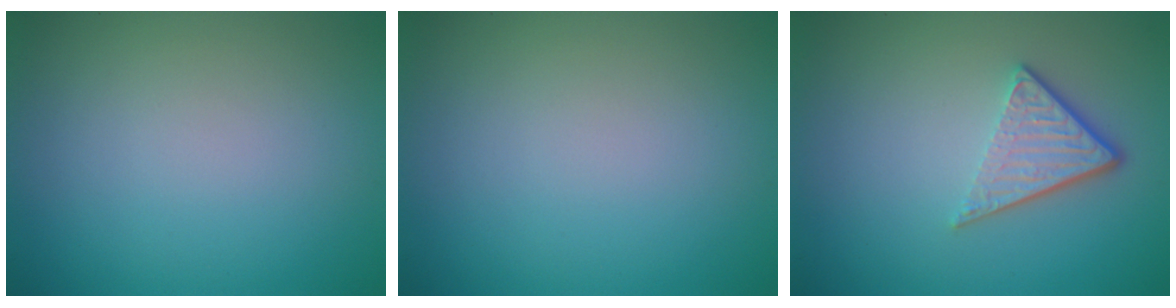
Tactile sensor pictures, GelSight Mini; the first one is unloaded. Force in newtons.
{"total": 0.0}
{"total": 3.8, "press": 2.6, "slide": 2.8}